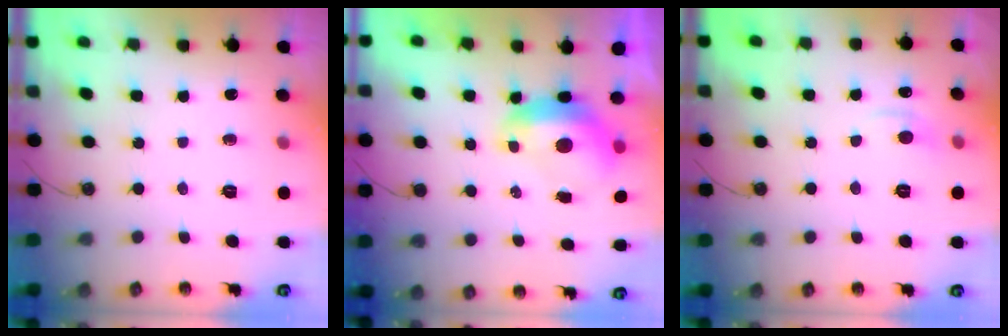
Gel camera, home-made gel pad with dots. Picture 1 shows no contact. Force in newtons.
{"total": 1.6, "press": 1.4, "slide": 0.7}
{"total": 1.3, "press": 0.9, "slide": 0.9}